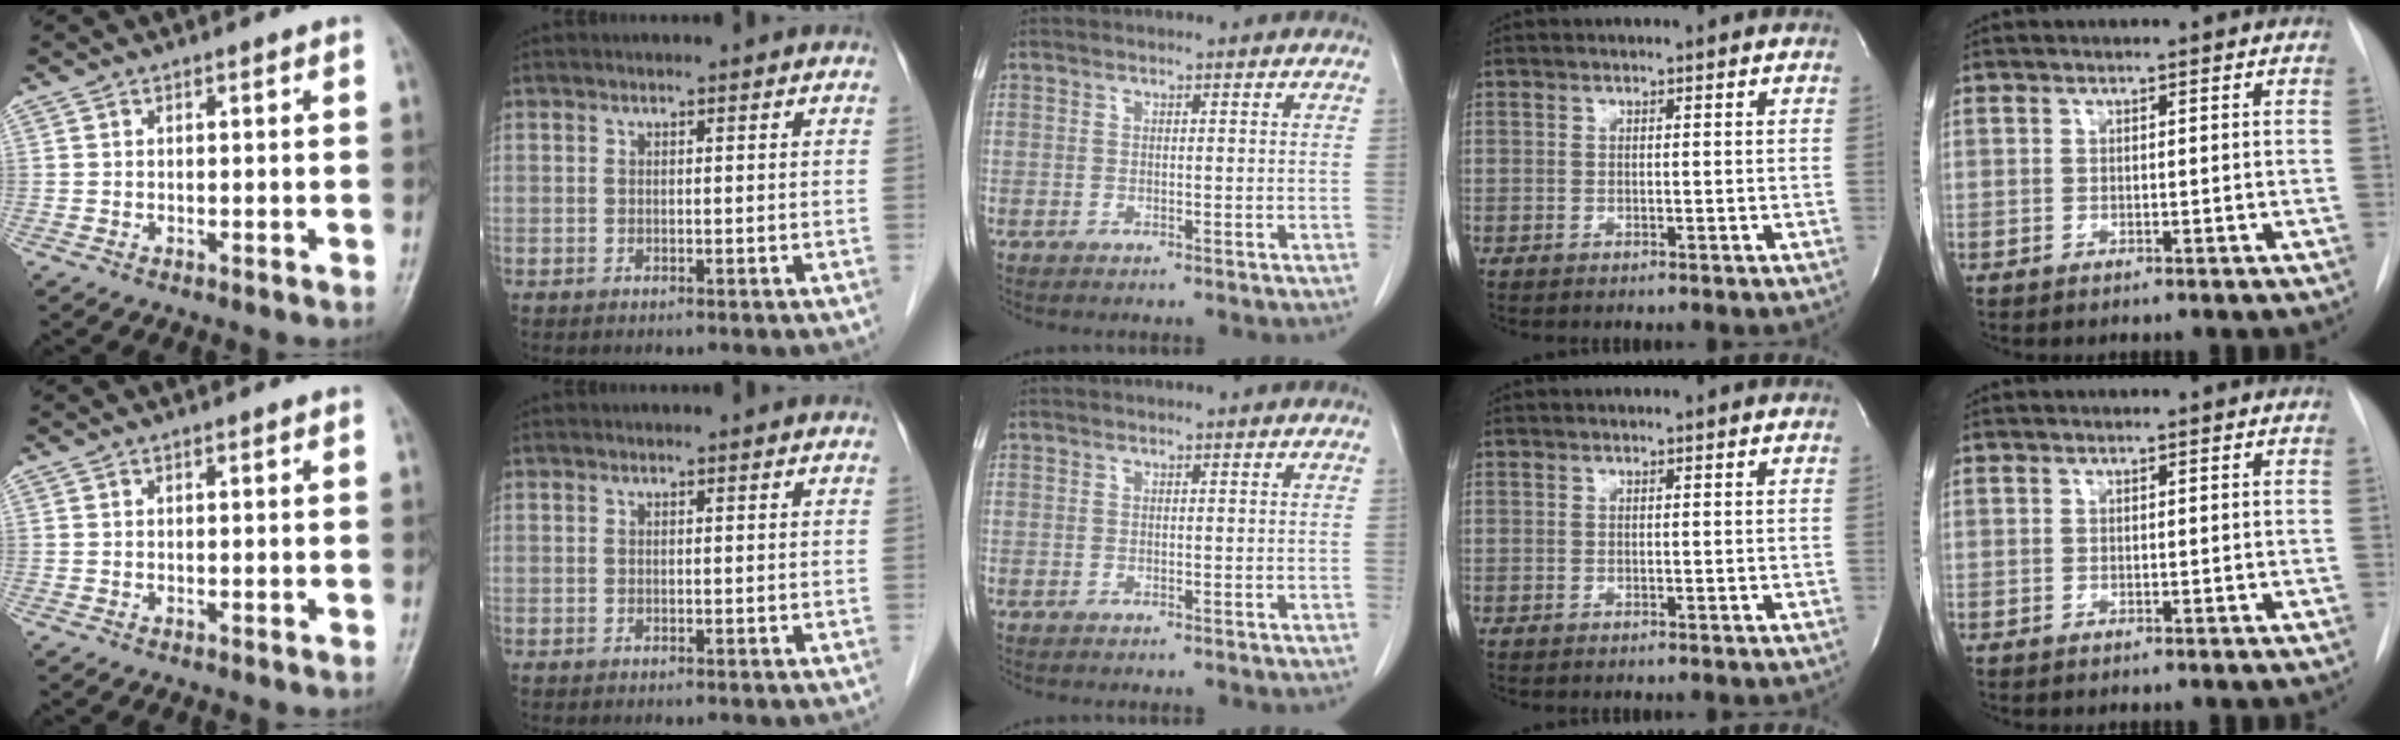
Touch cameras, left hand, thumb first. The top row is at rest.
{}